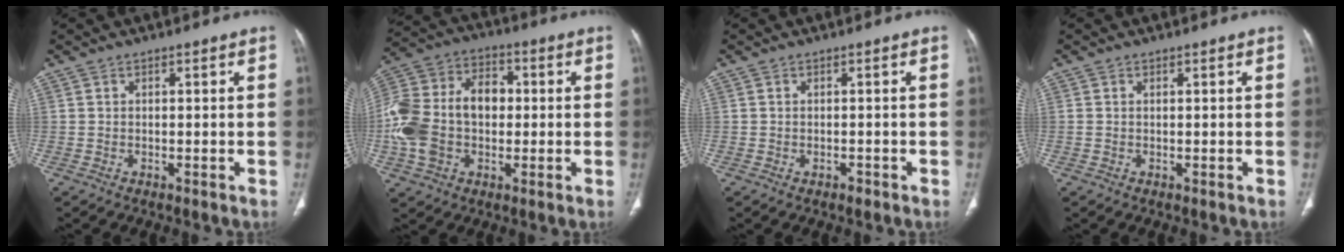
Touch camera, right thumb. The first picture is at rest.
{"total": 18.2, "force": [-0.6, 12.5, 13.3], "torque": [-0.268, 0.035, -0.014]}
{"total": 1.0, "force": [-0.6, 0.6, 0.5], "torque": [-0.009, 0.004, -0.005]}
{"total": 0.5, "force": [0.1, 0.3, 0.4], "torque": [-0.015, 0.007, 0.006]}